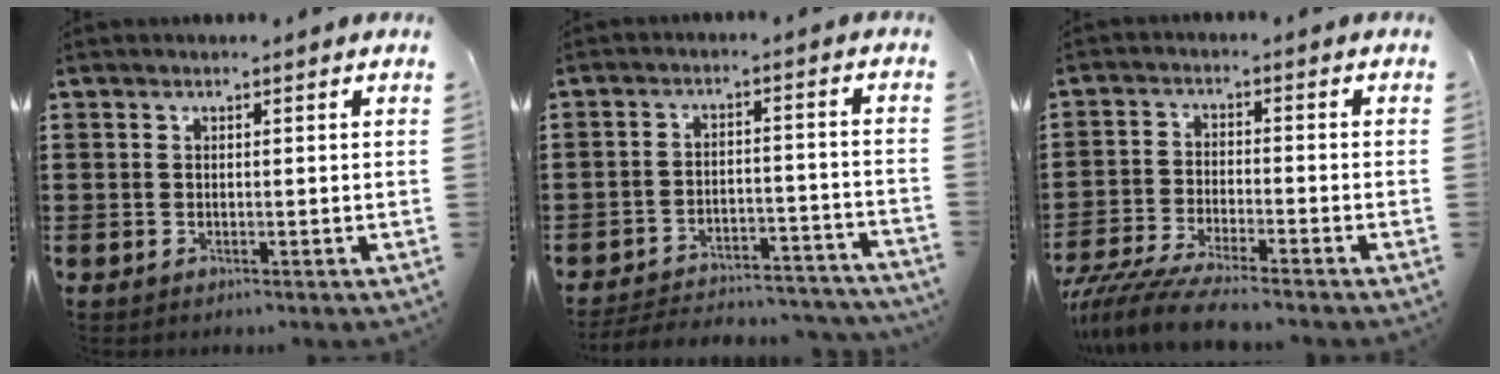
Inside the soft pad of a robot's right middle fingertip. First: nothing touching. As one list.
[{"total": 5.1, "force": [-4.9, 0.7, 1.0], "torque": [-0.022, 0.007, -0.102]}, {"total": 6.0, "force": [-5.6, -0.2, 2.1], "torque": [-0.059, -0.018, -0.112]}]